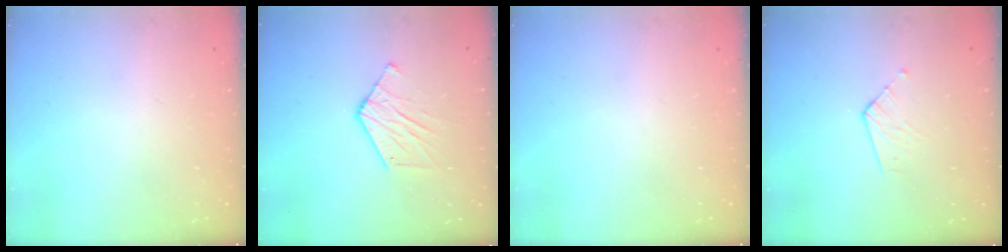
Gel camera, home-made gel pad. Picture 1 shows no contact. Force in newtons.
{"total": 8.7, "press": 8.7, "slide": 0.4}
{"total": 0.0}
{"total": 3.6, "press": 3.5, "slide": 0.3}